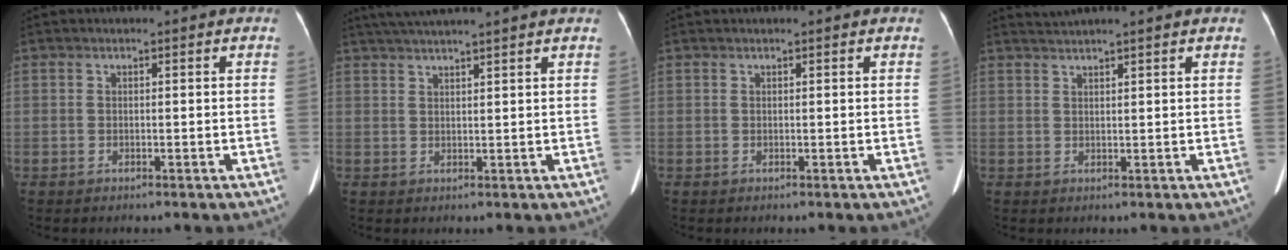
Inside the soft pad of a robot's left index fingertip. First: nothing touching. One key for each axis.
{"total": 9.5, "fx": 8.2, "fy": -1.1, "fz": 4.6, "tx": -0.077, "ty": 0.035, "tz": 0.115}
{"total": 1.1, "fx": 1.0, "fy": -0.1, "fz": 0.4, "tx": -0.010, "ty": 0.014, "tz": 0.018}
{"total": 4.5, "fx": 4.1, "fy": -0.7, "fz": 1.9, "tx": -0.029, "ty": 0.033, "tz": 0.066}